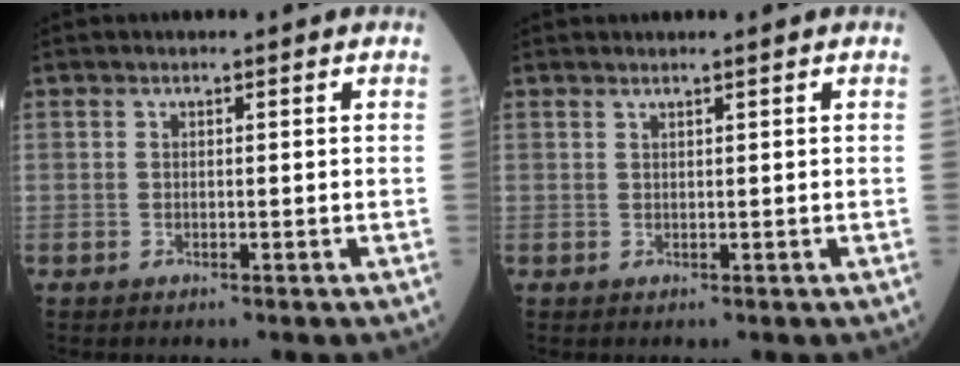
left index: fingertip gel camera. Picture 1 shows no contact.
{"total": 0.6, "force": [0.5, -0.2, 0.3], "torque": [-0.014, -0.003, 0.014]}